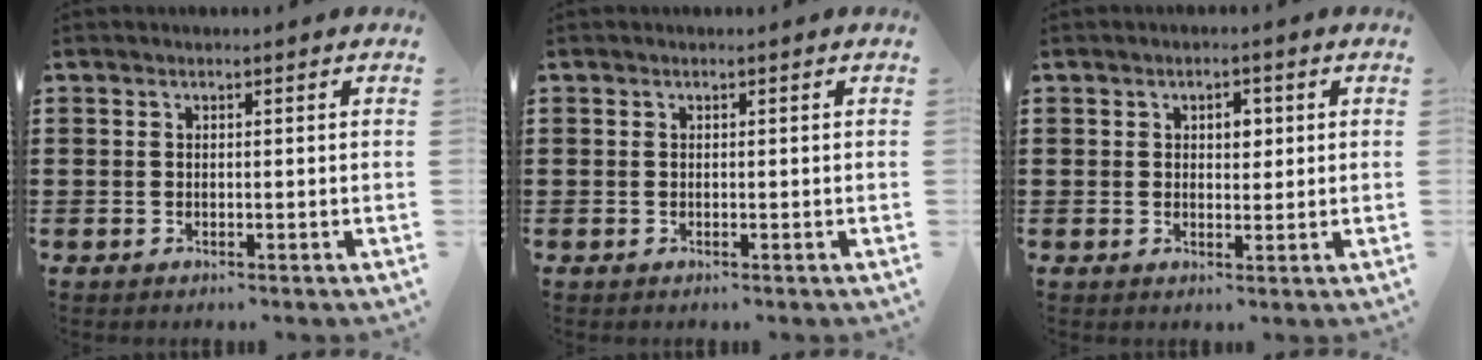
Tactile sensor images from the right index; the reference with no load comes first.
{"total": 0.0}
{"total": 2.4, "force": [0.7, 1.6, 1.6], "torque": [-0.020, 0.004, 0.007]}